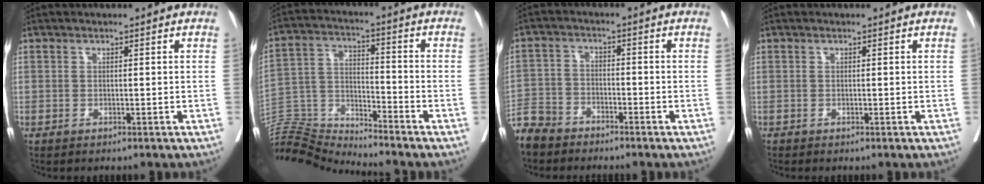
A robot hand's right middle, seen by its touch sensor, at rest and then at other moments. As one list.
[{"total": 13.0, "force": [-12.8, -1.5, 1.5], "torque": [-0.029, 0.030, -0.240]}, {"total": 6.3, "force": [-5.6, 2.7, 1.0], "torque": [-0.023, -0.009, -0.112]}, {"total": 0.0}]